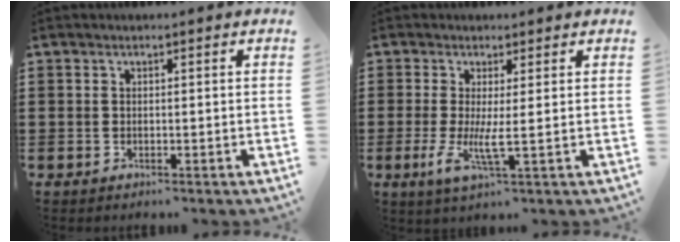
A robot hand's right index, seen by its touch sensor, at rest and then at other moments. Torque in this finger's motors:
{"motor_torque": [0.68, -0.23, 0.26, 0.10]}